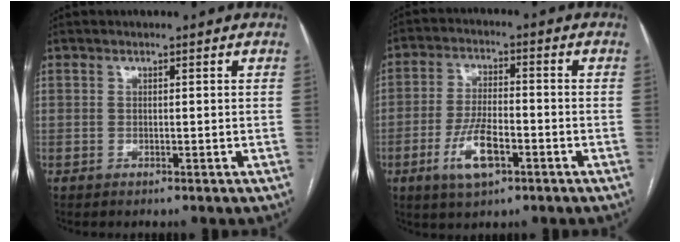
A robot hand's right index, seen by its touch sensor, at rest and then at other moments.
{"total": 8.2, "force": [-3.6, 2.8, 6.8], "torque": [-0.137, -0.001, -0.064]}